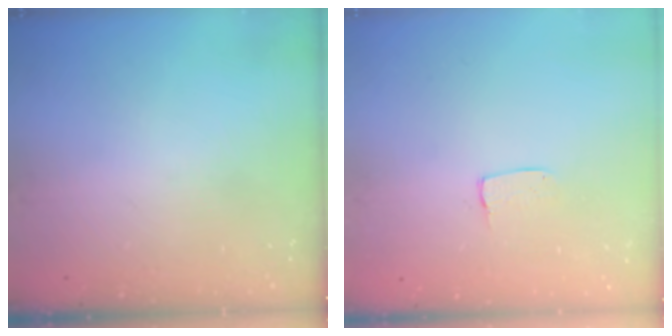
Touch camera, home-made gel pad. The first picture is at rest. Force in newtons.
{"total": 4.1, "press": 4.0, "slide": 0.2}